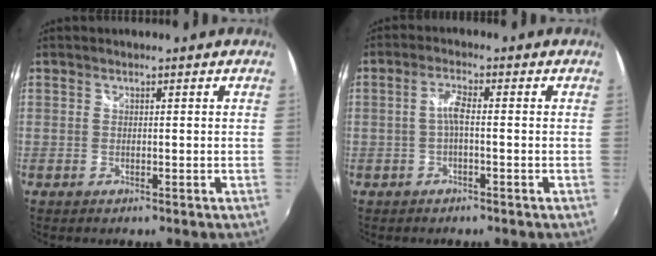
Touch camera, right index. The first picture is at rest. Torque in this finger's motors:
{"motor_torque": [0.28, -0.11, 0.24, 0.07]}